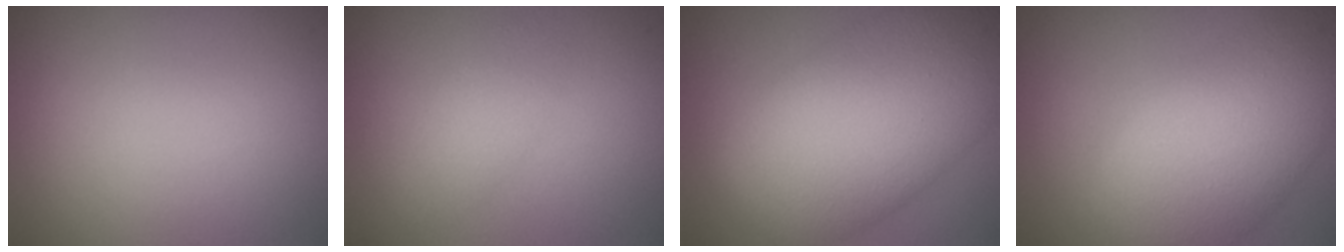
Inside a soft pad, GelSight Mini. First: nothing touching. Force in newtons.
{"total": 2.0, "press": 2.0, "slide": 0.2}
{"total": 12.8, "press": 12.8, "slide": 0.3}
{"total": 8.6, "press": 8.6, "slide": 0.5}